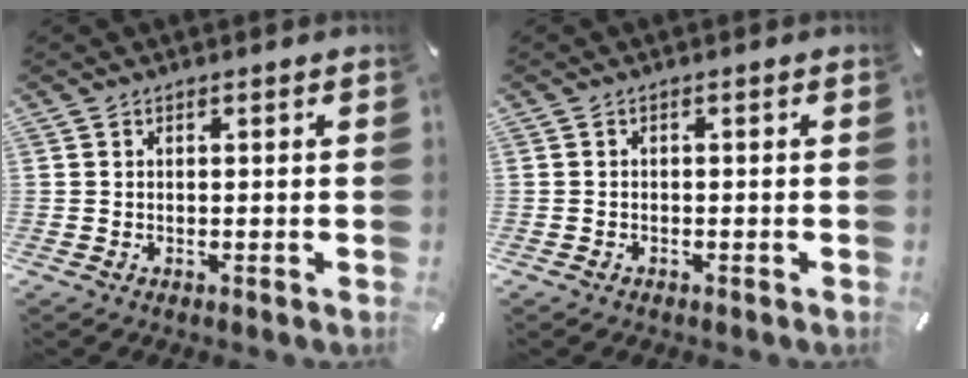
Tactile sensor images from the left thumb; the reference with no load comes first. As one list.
[{"total": 0.8, "force": [-0.5, 0.5, 0.1], "torque": [-0.003, 0.004, -0.013]}]